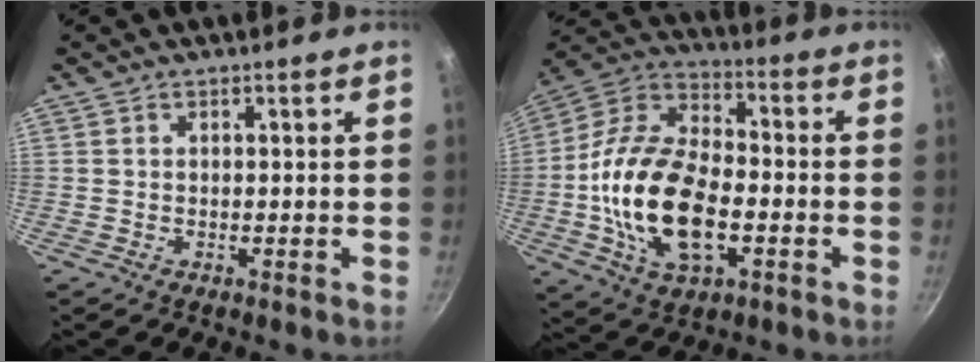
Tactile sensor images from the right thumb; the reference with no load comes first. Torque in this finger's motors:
{"motor_torque": [0.23, 1.45, 2.00, -0.77, 0.61]}